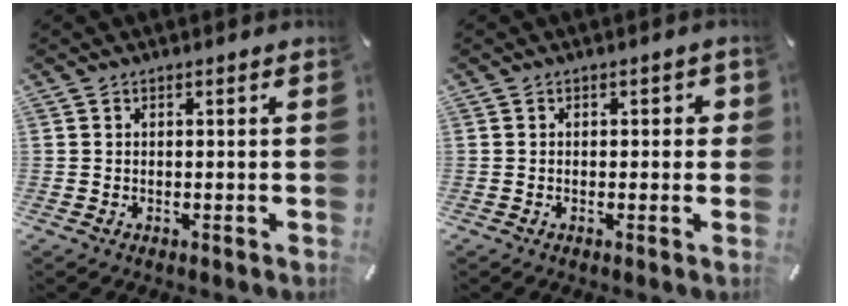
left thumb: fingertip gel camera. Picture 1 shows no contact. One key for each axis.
{"total": 1.8, "fx": -0.4, "fy": 1.2, "fz": 1.3, "tx": -0.017, "ty": 0.004, "tz": -0.010}